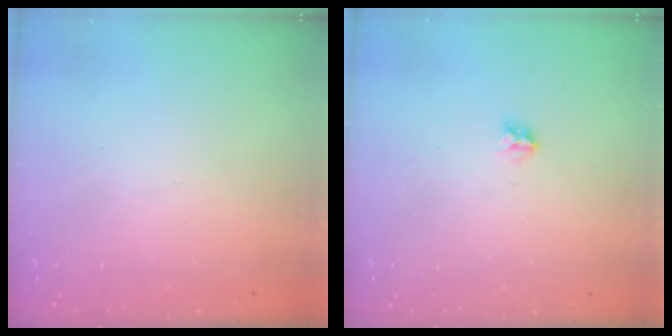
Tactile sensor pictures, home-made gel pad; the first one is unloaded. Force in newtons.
{"total": 2.9, "press": 2.9, "slide": 0.3}